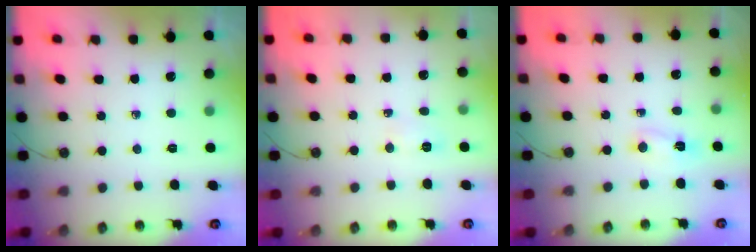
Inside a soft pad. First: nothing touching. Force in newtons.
{"total": 3.7, "press": 3.6, "slide": 1.0}
{"total": 2.9, "press": 2.8, "slide": 0.7}